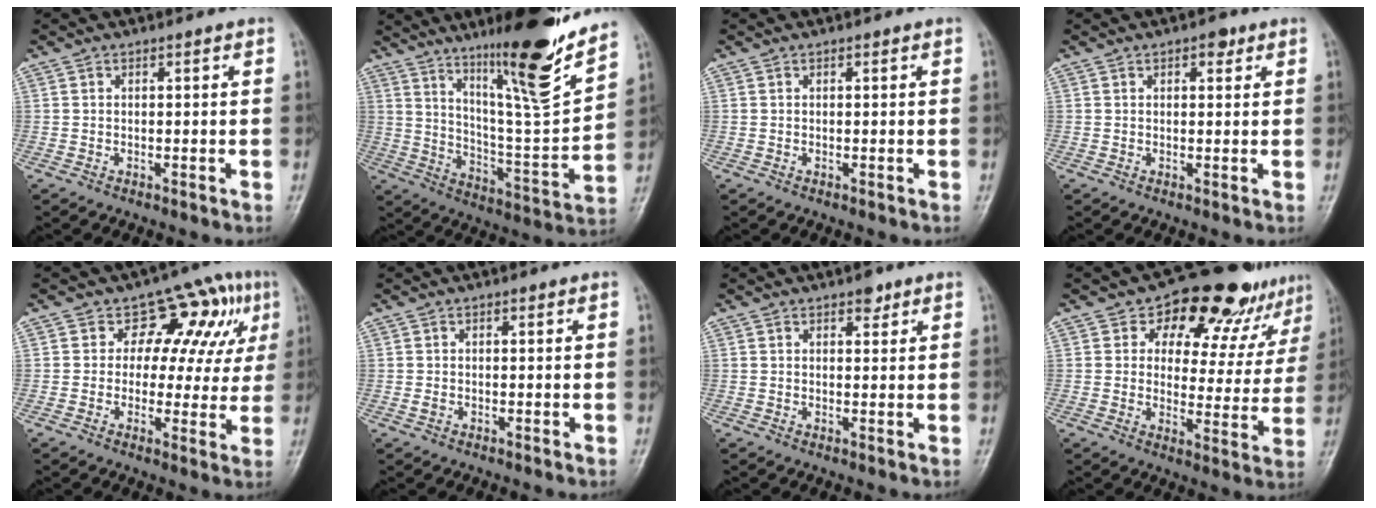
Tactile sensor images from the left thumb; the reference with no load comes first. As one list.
[{"total": 19.5, "force": [13.8, 2.0, 13.7], "torque": [-0.186, -0.091, 0.231]}, {"total": 0.0}, {"total": 2.3, "force": [1.3, 1.3, 1.5], "torque": [-0.008, -0.002, 0.015]}, {"total": 10.9, "force": [3.9, 7.4, 7.0], "torque": [-0.028, 0.002, 0.043]}, {"total": 0.9, "force": [-0.1, 0.7, 0.5], "torque": [-0.009, -0.001, -0.002]}, {"total": 2.2, "force": [1.5, 1.2, 1.1], "torque": [-0.003, -0.007, 0.018]}, {"total": 16.9, "force": [11.7, 9.1, 8.3], "torque": [-0.049, -0.051, 0.143]}]